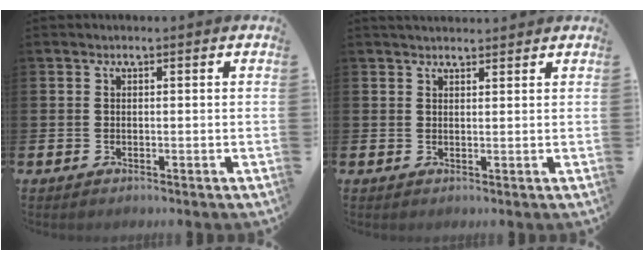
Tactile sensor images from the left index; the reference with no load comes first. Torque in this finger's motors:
{"motor_torque": [-0.07, -0.07, 0.02, -0.01]}